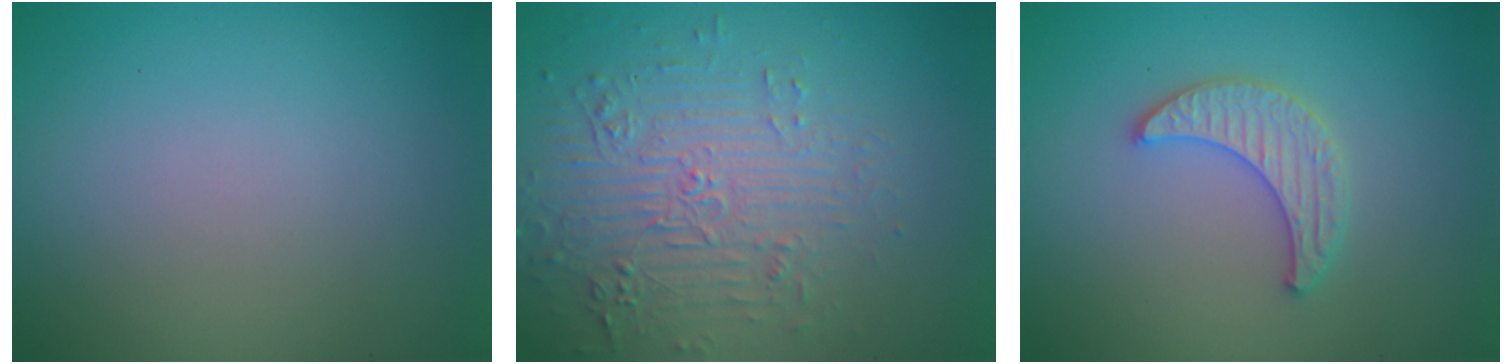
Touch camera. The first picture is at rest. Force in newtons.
{"total": 4.2, "press": 3.7, "slide": 2.0}
{"total": 2.9, "press": 2.9, "slide": 0.7}